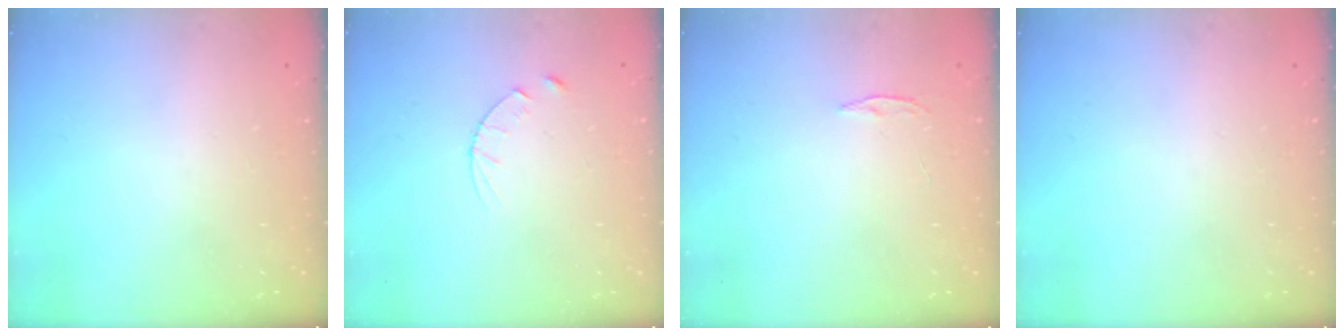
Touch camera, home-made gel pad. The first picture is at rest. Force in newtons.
{"total": 3.5, "press": 3.5, "slide": 0.4}
{"total": 3.2, "press": 3.2, "slide": 0.4}
{"total": 0.0}